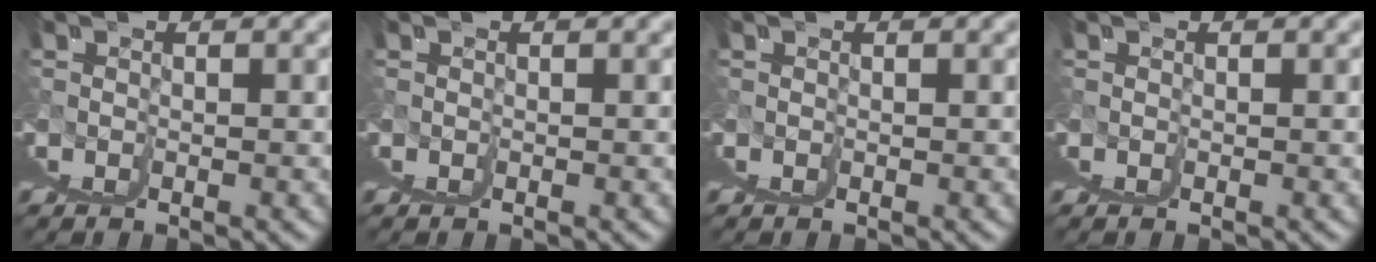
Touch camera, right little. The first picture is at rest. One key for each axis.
{"total": 0.0}
{"total": 0.0}
{"total": 0.0}